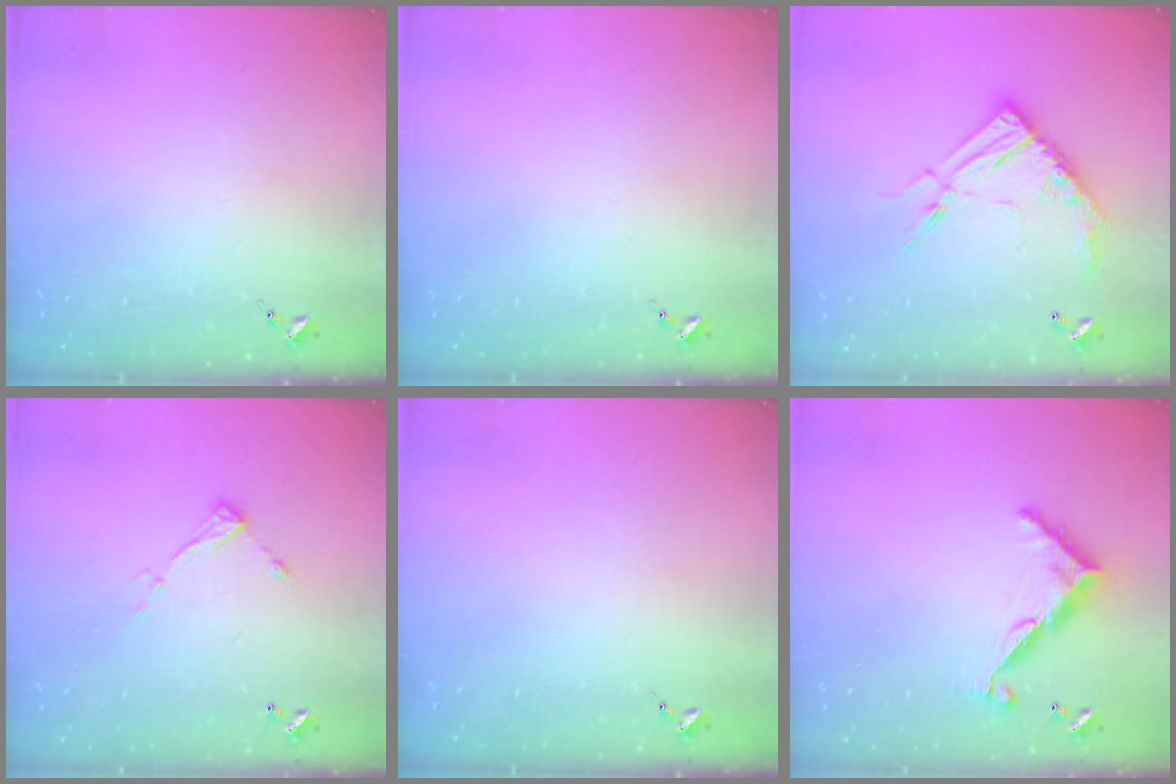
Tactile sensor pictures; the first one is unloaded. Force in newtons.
{"total": 0.0}
{"total": 15.8, "press": 15.7, "slide": 1.4}
{"total": 6.5, "press": 6.4, "slide": 0.6}
{"total": 0.0}
{"total": 9.0, "press": 9.0, "slide": 0.7}